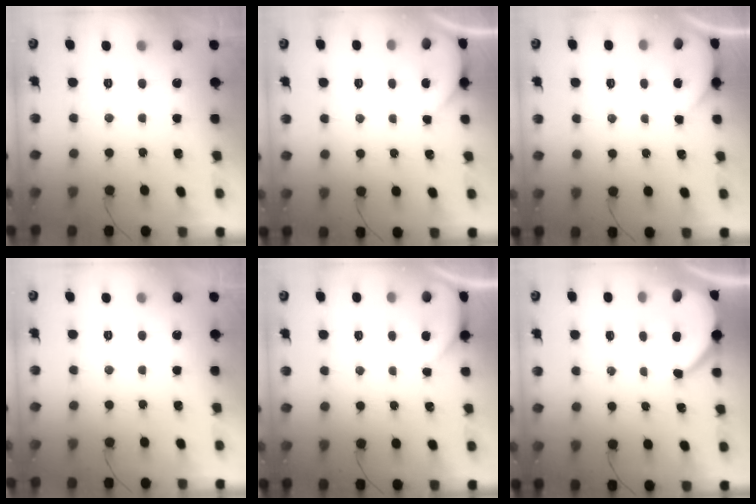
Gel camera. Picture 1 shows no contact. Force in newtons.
{"total": 0.6, "press": 0.6, "slide": 0.1}
{"total": 0.6, "press": 0.6, "slide": 0.1}
{"total": 0.0}
{"total": 1.6, "press": 1.6, "slide": 0.2}
{"total": 6.9, "press": 6.9, "slide": 0.6}